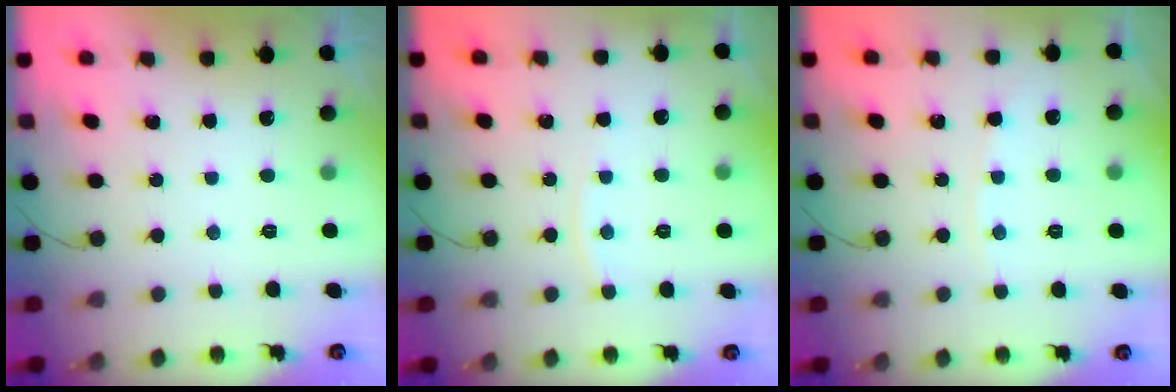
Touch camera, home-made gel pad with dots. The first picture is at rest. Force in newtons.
{"total": 3.3, "press": 3.3, "slide": 0.5}
{"total": 2.6, "press": 2.6, "slide": 0.2}